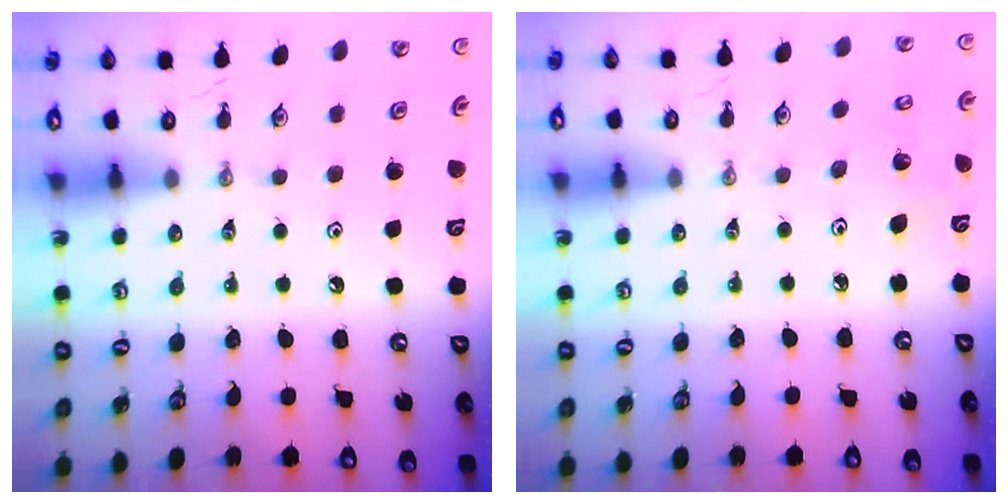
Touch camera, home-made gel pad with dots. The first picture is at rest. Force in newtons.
{"total": 4.0, "press": 4.0, "slide": 0.4}